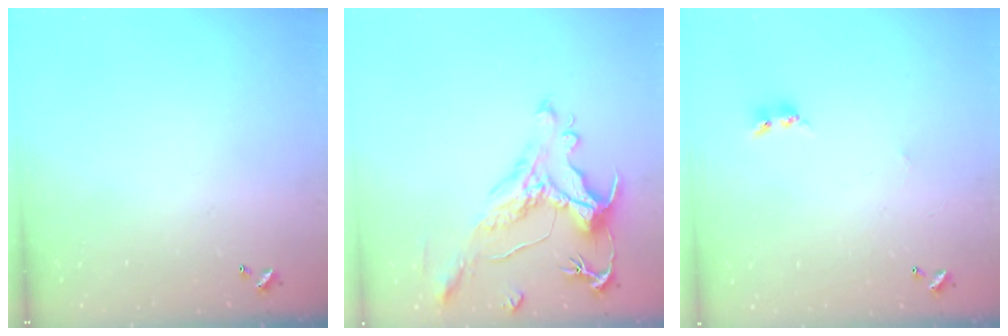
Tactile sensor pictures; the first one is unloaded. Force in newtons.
{"total": 1.2, "press": 0.2, "slide": 1.2}
{"total": 2.5, "press": 2.5, "slide": 0.4}